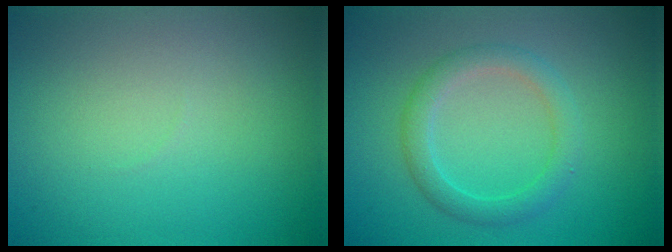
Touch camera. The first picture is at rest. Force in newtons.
{"total": 2.7, "press": 2.7, "slide": 0.1}